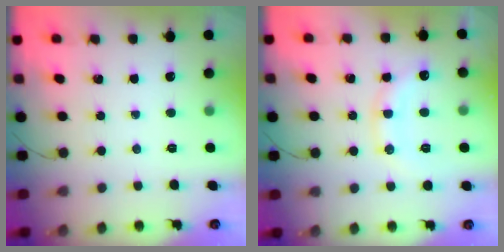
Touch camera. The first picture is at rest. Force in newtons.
{"total": 11.2, "press": 11.2, "slide": 0.2}